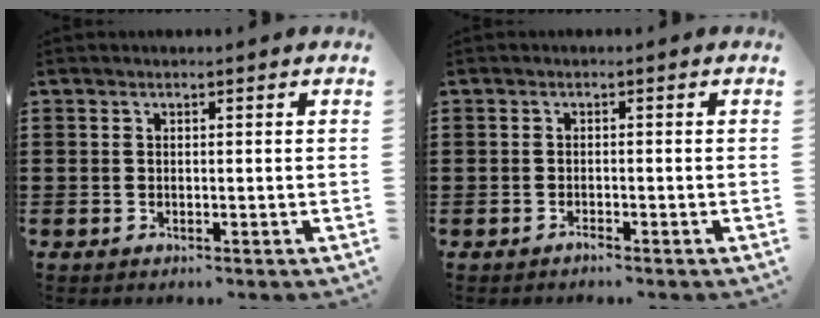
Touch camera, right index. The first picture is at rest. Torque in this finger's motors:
{"motor_torque": [-0.15, 1.56, -1.05, -0.21]}